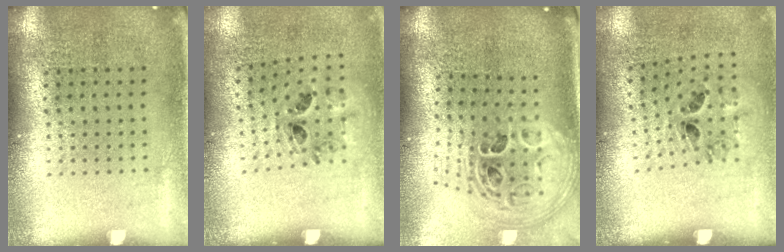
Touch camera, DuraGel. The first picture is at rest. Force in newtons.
{"total": 1.1, "press": 0.9, "slide": 0.7}
{"total": 2.9, "press": 2.0, "slide": 2.1}
{"total": 1.4, "press": 0.8, "slide": 1.2}